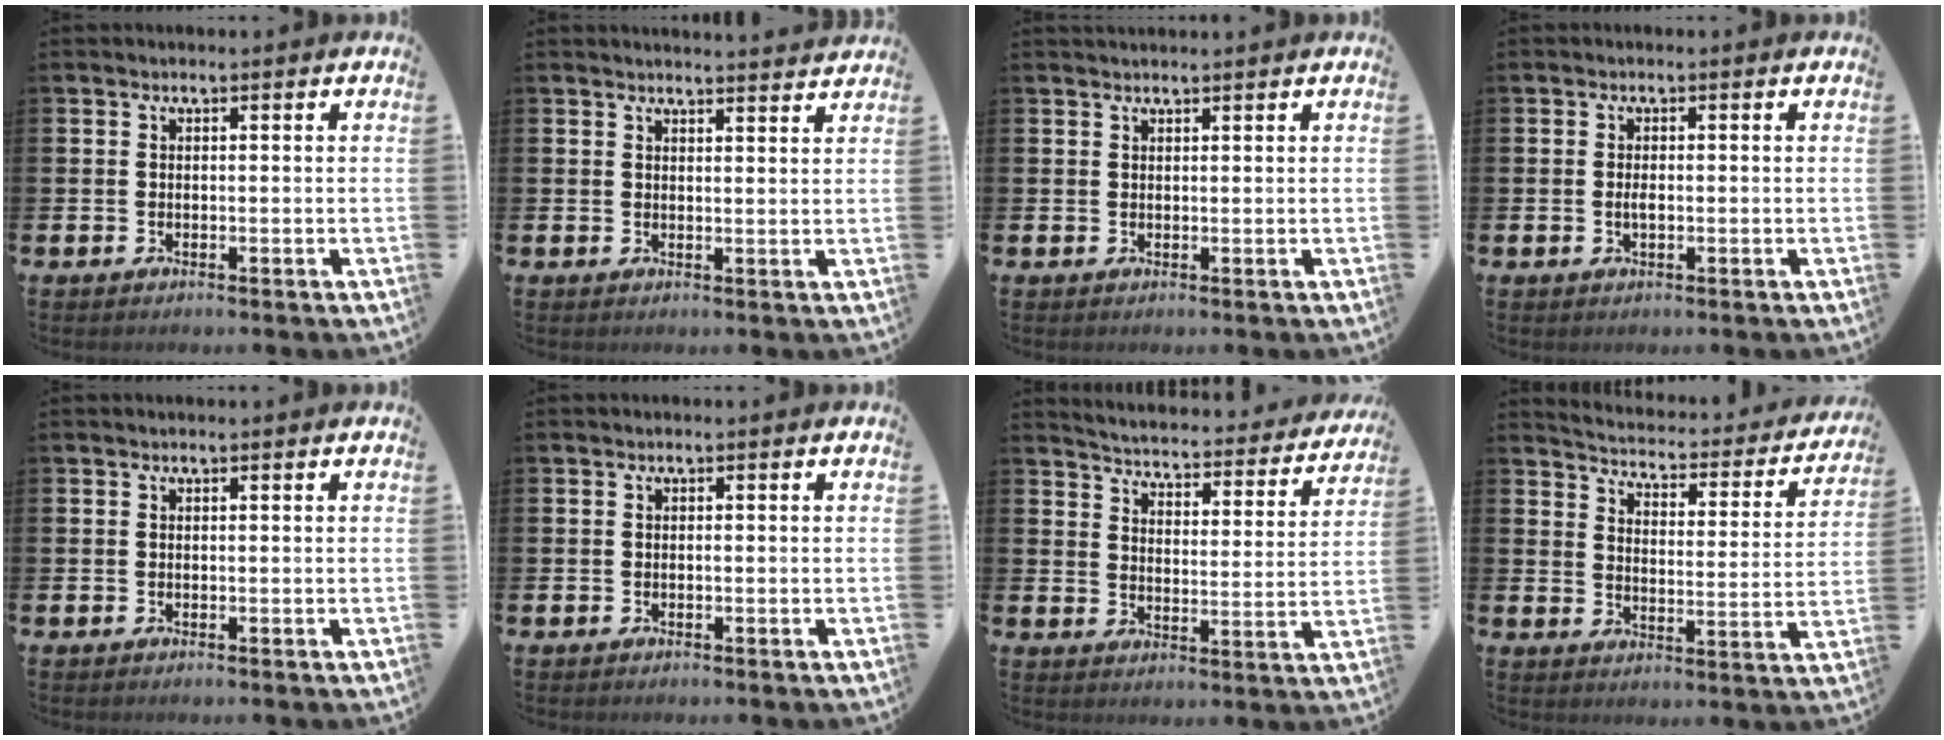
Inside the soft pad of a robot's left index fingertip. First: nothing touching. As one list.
[{"total": 2.6, "force": [2.6, -0.2, -0.2], "torque": [0.011, -0.021, 0.044]}, {"total": 0.9, "force": [0.9, 0.0, 0.1], "torque": [0.010, -0.004, 0.015]}, {"total": 1.2, "force": [-0.1, 0.5, 1.1], "torque": [-0.014, 0.000, -0.005]}, {"total": 0.0}, {"total": 0.0}, {"total": 4.2, "force": [4.2, 0.4, 0.6], "torque": [-0.037, -0.039, 0.064]}, {"total": 3.7, "force": [3.6, 0.9, 0.7], "torque": [-0.039, -0.037, 0.052]}]